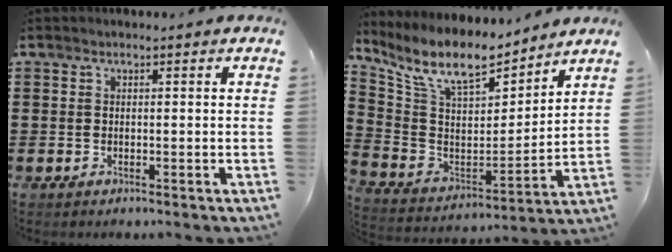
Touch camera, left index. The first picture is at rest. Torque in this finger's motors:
{"motor_torque": [2.14, 0.00, 0.36, 0.20]}